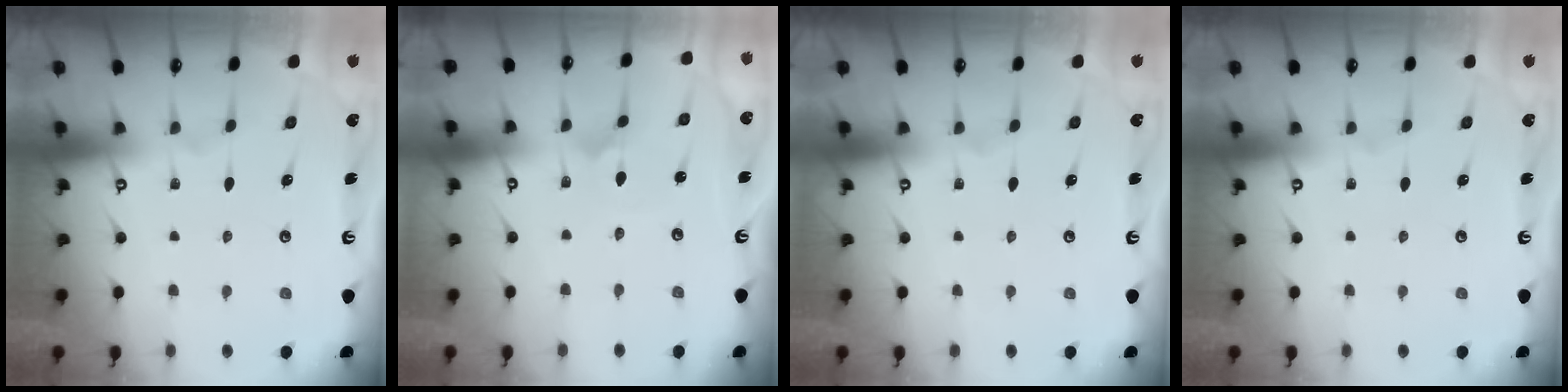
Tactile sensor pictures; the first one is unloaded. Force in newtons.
{"total": 1.3, "press": 1.3, "slide": 0.1}
{"total": 0.0}
{"total": 0.0}